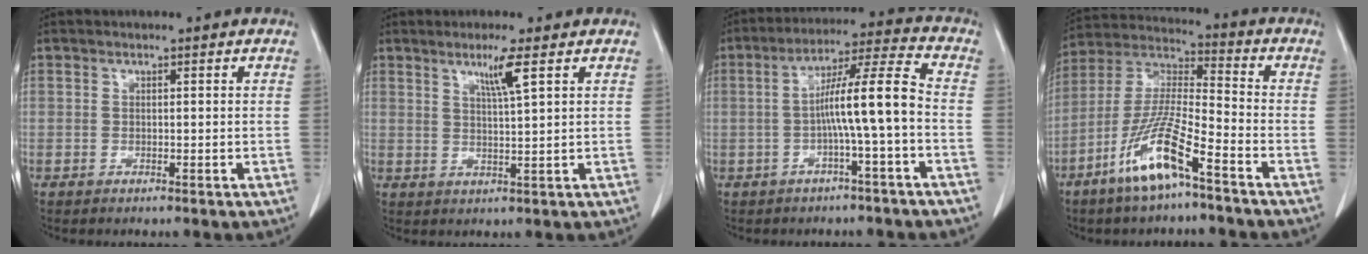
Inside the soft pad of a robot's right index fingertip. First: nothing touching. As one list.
[{"total": 4.2, "force": [2.1, -1.0, 3.5], "torque": [-0.064, -0.007, 0.040]}, {"total": 9.7, "force": [-1.7, -0.9, 9.6], "torque": [-0.162, 0.023, -0.035]}, {"total": 12.6, "force": [-7.2, 1.4, 10.2], "torque": [-0.213, -0.016, -0.146]}]